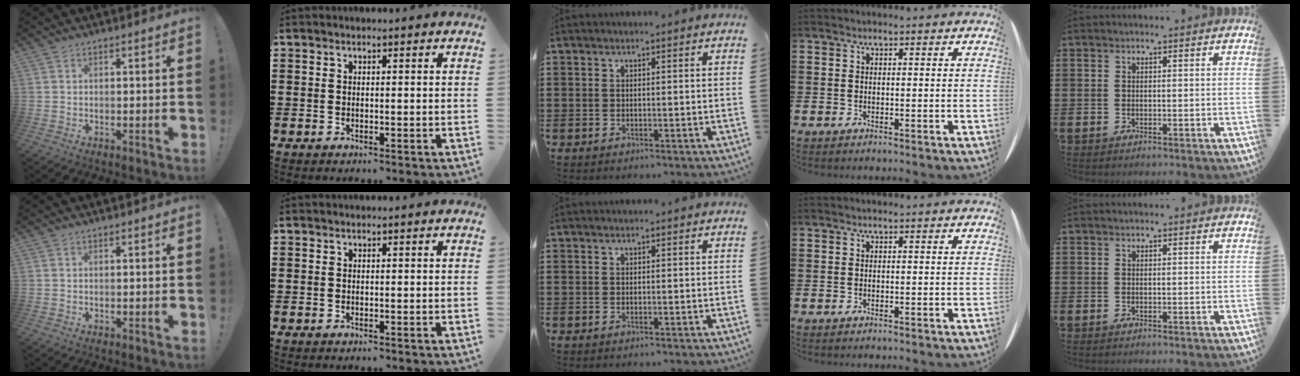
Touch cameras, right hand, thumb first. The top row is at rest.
{}